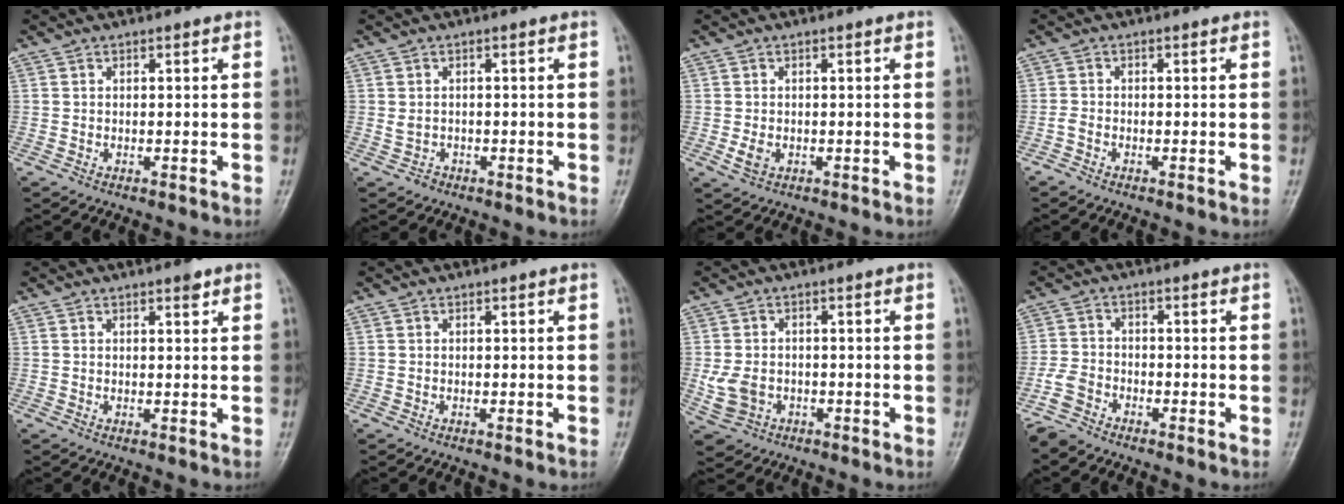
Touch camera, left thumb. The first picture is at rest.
{"total": 1.6, "force": [-0.5, 1.4, 0.6], "torque": [-0.009, 0.004, -0.006]}
{"total": 2.4, "force": [-0.6, 1.7, 1.5], "torque": [-0.029, -0.002, -0.008]}
{"total": 1.3, "force": [-1.0, 0.6, 0.5], "torque": [-0.015, 0.001, -0.026]}
{"total": 1.3, "force": [0.9, 0.4, 0.9], "torque": [-0.010, -0.005, 0.013]}
{"total": 0.0}
{"total": 5.6, "force": [-1.3, 4.6, 3.0], "torque": [-0.058, 0.007, -0.016]}
{"total": 4.1, "force": [-3.7, 1.7, 0.9], "torque": [-0.024, 0.004, -0.083]}